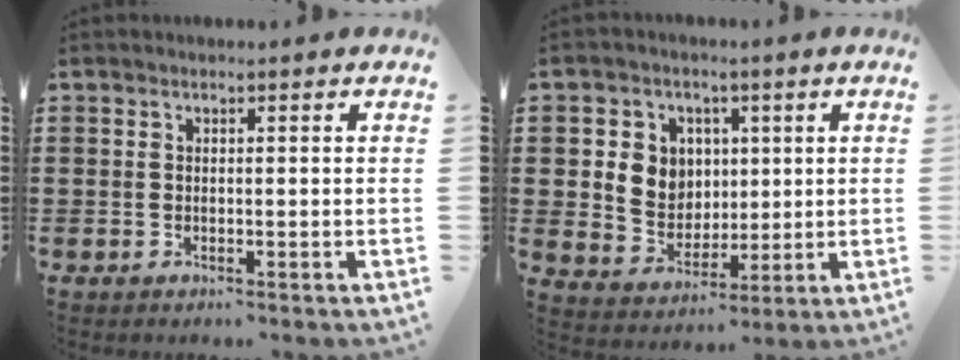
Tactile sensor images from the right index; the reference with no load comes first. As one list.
[{"total": 6.5, "force": [1.6, 6.1, 1.7], "torque": [-0.055, 0.013, 0.029]}]